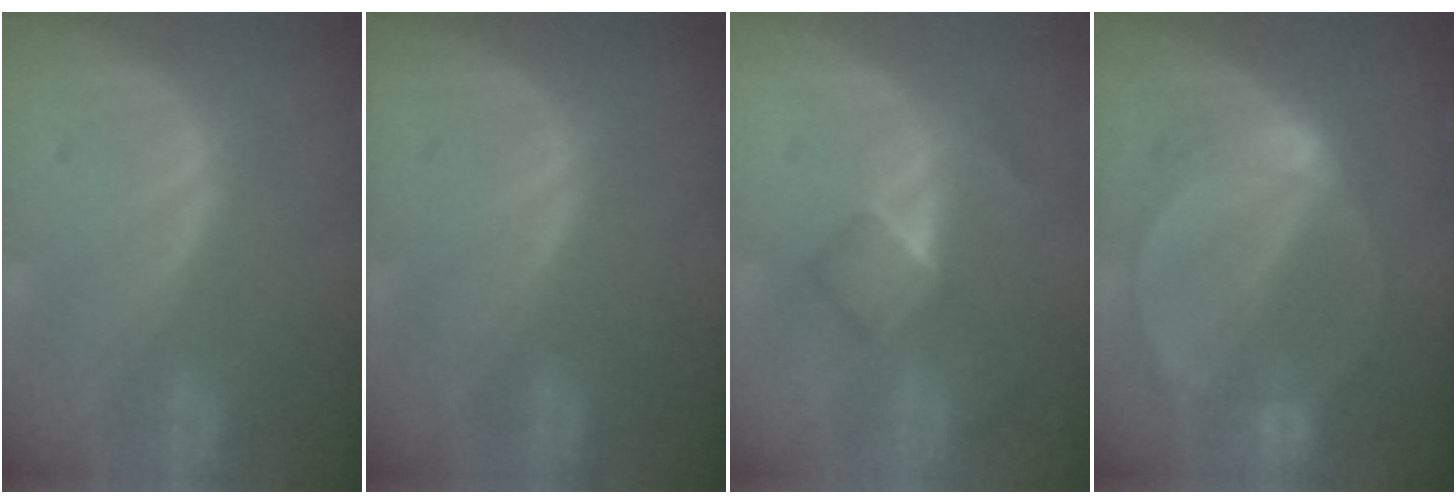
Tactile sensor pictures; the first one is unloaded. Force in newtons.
{"total": 0.0}
{"total": 5.2, "press": 4.6, "slide": 2.5}
{"total": 6.0, "press": 5.5, "slide": 2.4}